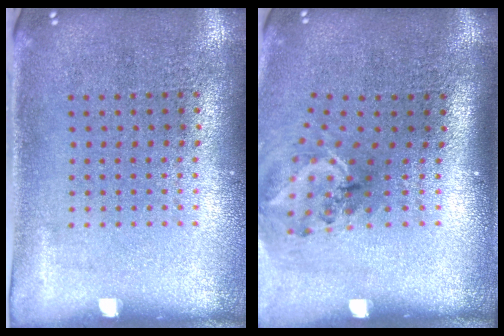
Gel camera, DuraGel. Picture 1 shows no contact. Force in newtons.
{"total": 1.4, "press": 1.1, "slide": 0.9}